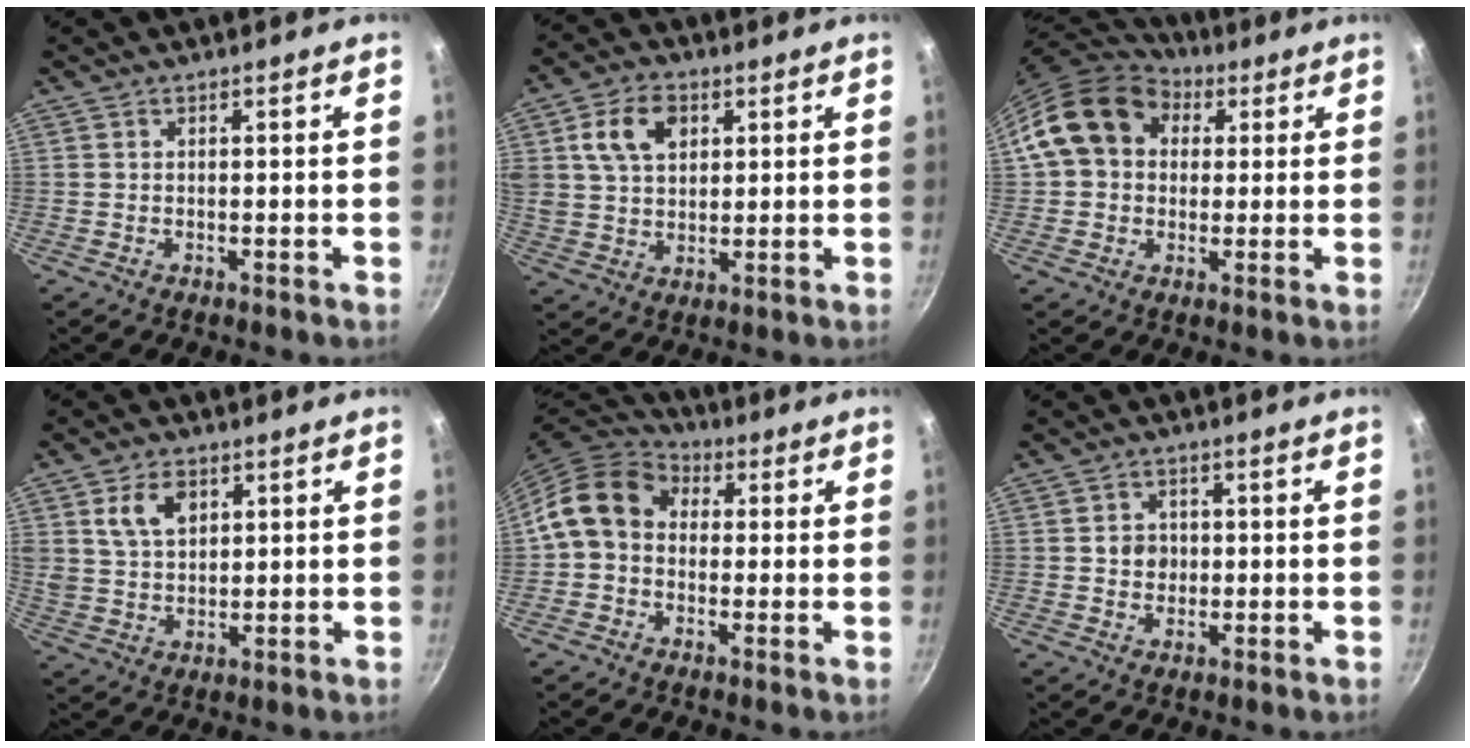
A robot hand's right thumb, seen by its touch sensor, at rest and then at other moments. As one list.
[{"total": 10.3, "force": [3.6, 7.2, 6.4], "torque": [-0.099, -0.002, 0.061]}, {"total": 15.3, "force": [4.1, 12.3, 8.2], "torque": [-0.123, 0.027, 0.057]}, {"total": 7.8, "force": [3.2, 5.3, 4.7], "torque": [-0.072, -0.011, 0.063]}, {"total": 12.0, "force": [1.0, 9.7, 7.0], "torque": [-0.105, 0.033, -0.005]}, {"total": 4.0, "force": [0.1, 3.5, 1.8], "torque": [-0.007, 0.001, -0.002]}]